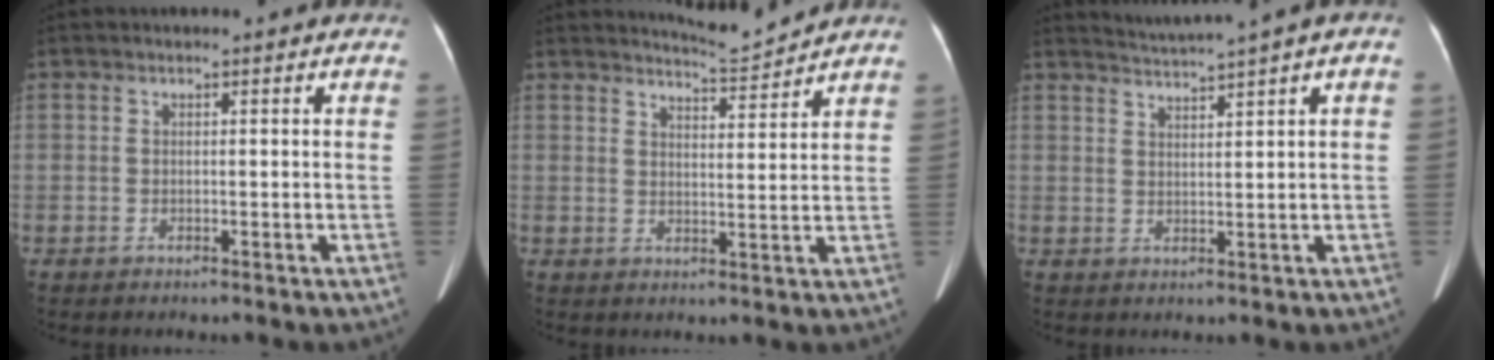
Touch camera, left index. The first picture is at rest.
{"total": 4.4, "force": [4.3, -0.8, -0.2], "torque": [-0.008, -0.016, 0.070]}
{"total": 3.5, "force": [2.8, -1.0, 1.8], "torque": [-0.034, 0.007, 0.056]}